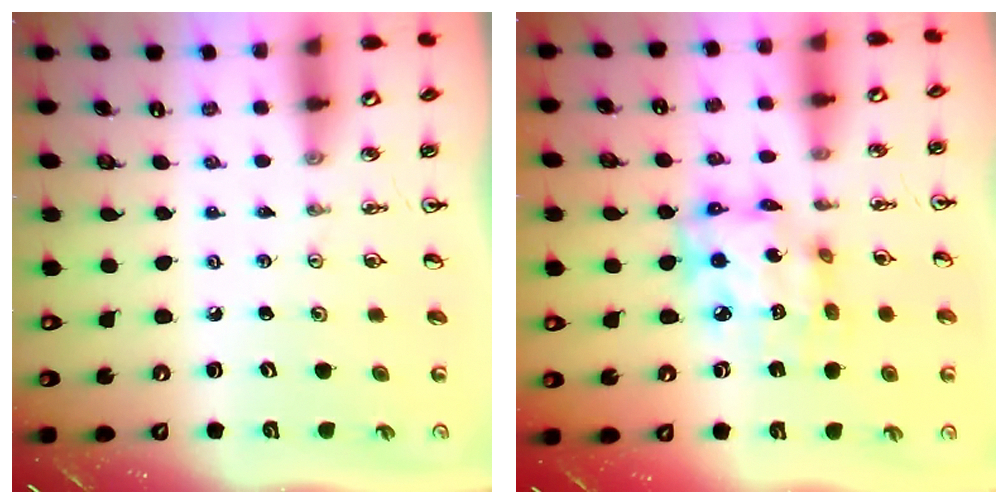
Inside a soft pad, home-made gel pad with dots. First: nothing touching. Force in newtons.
{"total": 13.3, "press": 13.2, "slide": 1.5}